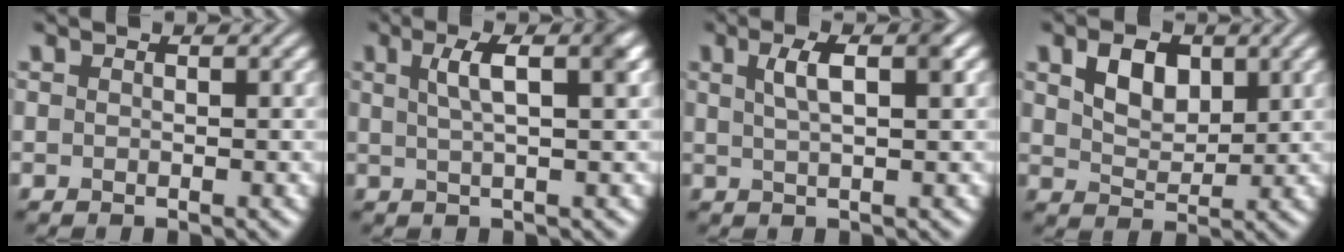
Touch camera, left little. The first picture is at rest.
{"total": 4.6, "force": [1.5, 1.3, 4.1], "torque": [-0.057, 0.010, 0.020]}
{"total": 3.3, "force": [1.1, 1.0, 3.0], "torque": [-0.043, 0.010, 0.016]}
{"total": 3.9, "force": [1.7, 2.4, 2.6], "torque": [-0.052, 0.002, 0.030]}